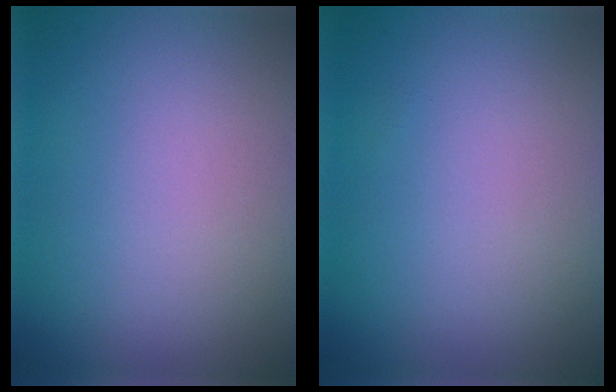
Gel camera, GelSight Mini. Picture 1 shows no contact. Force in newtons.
{"total": 0.0}